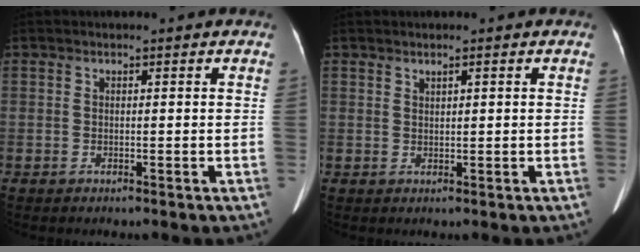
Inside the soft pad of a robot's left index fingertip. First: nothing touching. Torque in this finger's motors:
{"motor_torque": [0.00, 0.00, -0.02, -0.01]}